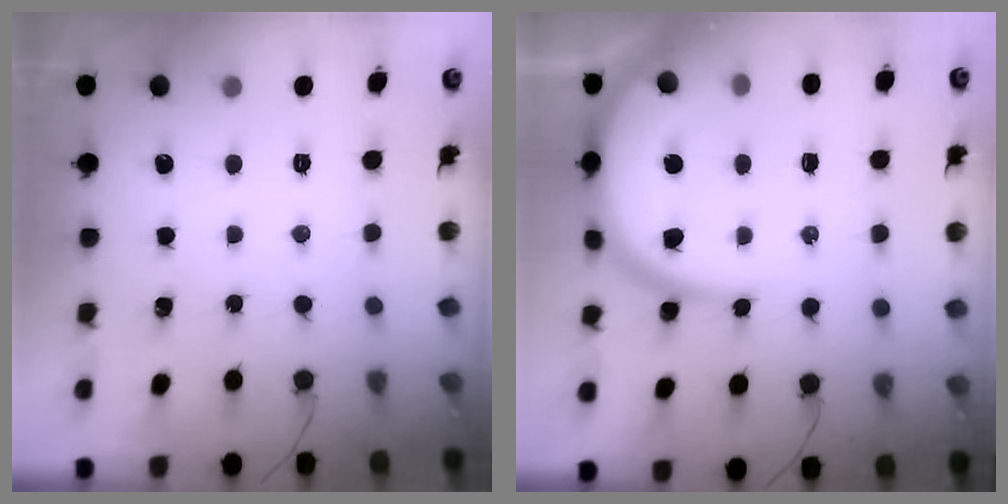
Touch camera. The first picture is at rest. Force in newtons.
{"total": 13.7, "press": 13.7, "slide": 1.4}